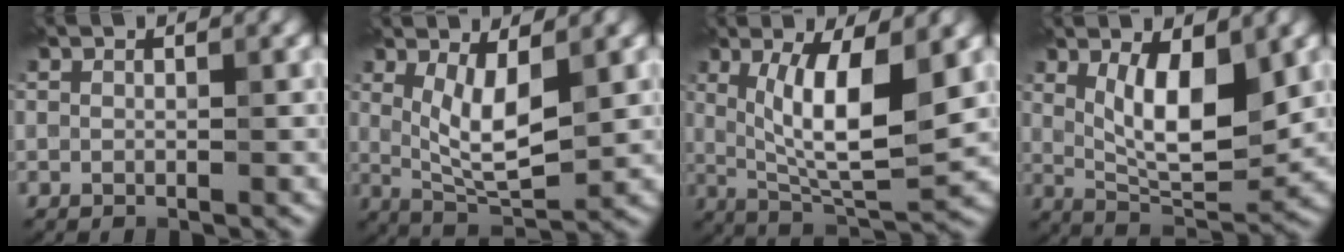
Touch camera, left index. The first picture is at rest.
{"total": 5.3, "force": [1.1, 1.8, 4.9], "torque": [-0.093, -0.015, 0.027]}
{"total": 8.2, "force": [1.6, 2.3, 7.7], "torque": [-0.131, -0.014, 0.035]}
{"total": 7.5, "force": [1.9, 2.7, 6.7], "torque": [-0.116, -0.011, 0.037]}